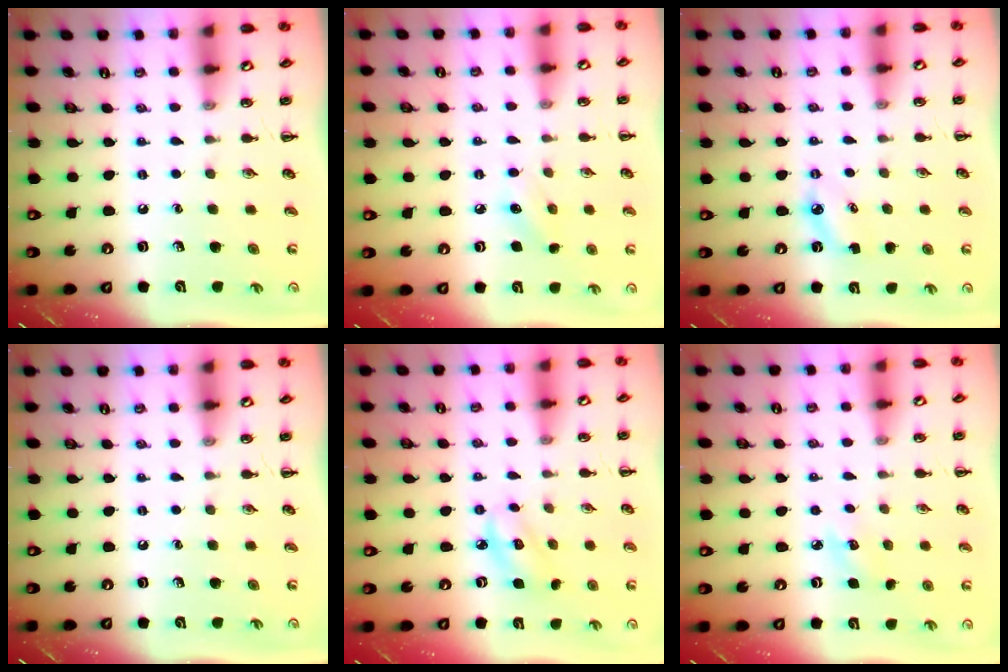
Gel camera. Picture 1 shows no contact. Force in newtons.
{"total": 5.9, "press": 5.8, "slide": 1.5}
{"total": 4.3, "press": 4.1, "slide": 1.4}
{"total": 0.0}
{"total": 3.8, "press": 3.8, "slide": 0.5}
{"total": 4.5, "press": 4.4, "slide": 1.0}